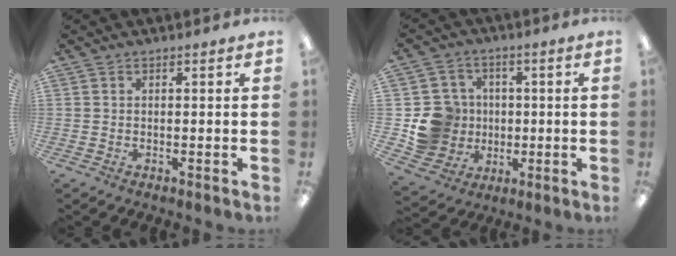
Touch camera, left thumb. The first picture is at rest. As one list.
[{"total": 11.5, "force": [-0.8, 11.0, 3.0], "torque": [-0.072, 0.018, 0.002]}]